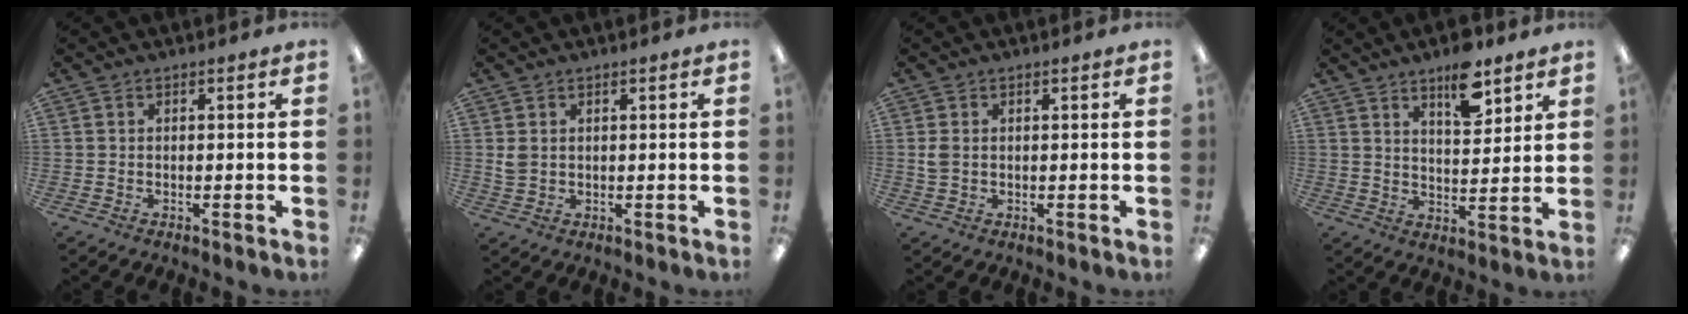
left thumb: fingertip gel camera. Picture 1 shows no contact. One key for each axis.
{"total": 2.5, "fx": 0.9, "fy": 1.7, "fz": 1.5, "tx": -0.033, "ty": 0.003, "tz": 0.016}
{"total": 2.1, "fx": 0.5, "fy": 1.5, "fz": 1.5, "tx": -0.031, "ty": 0.005, "tz": 0.008}
{"total": 10.0, "fx": 7.0, "fy": 3.9, "fz": 6.0, "tx": -0.078, "ty": -0.044, "tz": 0.116}